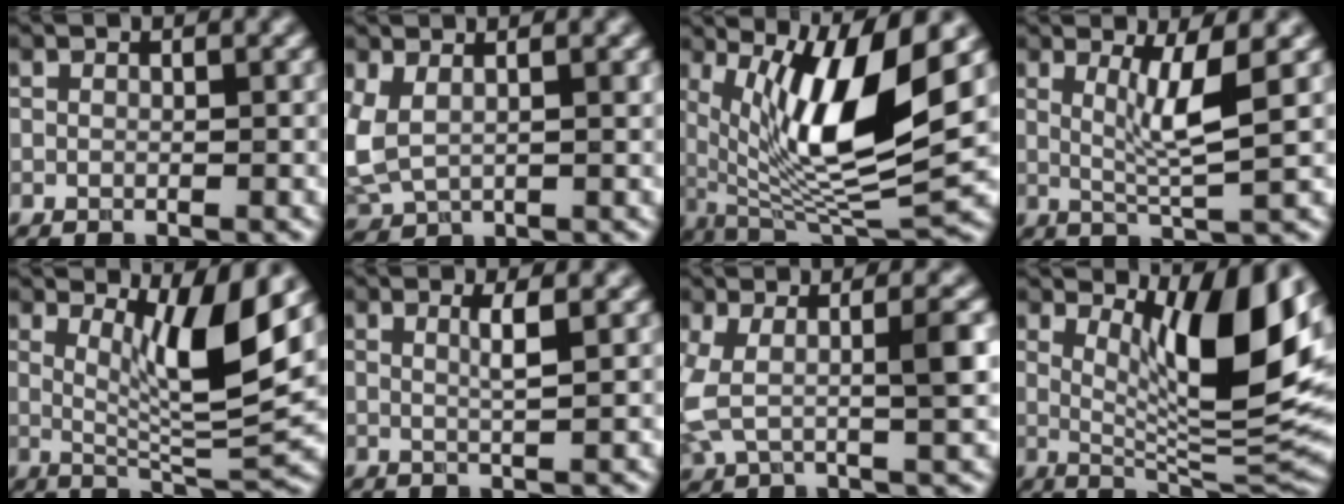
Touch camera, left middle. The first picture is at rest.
{"total": 3.2, "force": [1.1, 1.8, 2.4], "torque": [-0.073, -0.007, 0.035]}
{"total": 10.6, "force": [2.6, 2.9, 9.9], "torque": [-0.168, -0.015, 0.061]}
{"total": 3.9, "force": [1.0, 0.4, 3.7], "torque": [-0.073, -0.008, 0.027]}
{"total": 7.4, "force": [2.8, 1.3, 6.8], "torque": [-0.107, -0.015, 0.056]}
{"total": 1.9, "force": [0.6, 0.3, 1.8], "torque": [-0.030, 0.001, 0.009]}
{"total": 6.1, "force": [0.4, 2.0, 5.7], "torque": [-0.124, -0.001, 0.010]}
{"total": 10.6, "force": [3.9, 2.6, 9.5], "torque": [-0.141, -0.014, 0.077]}